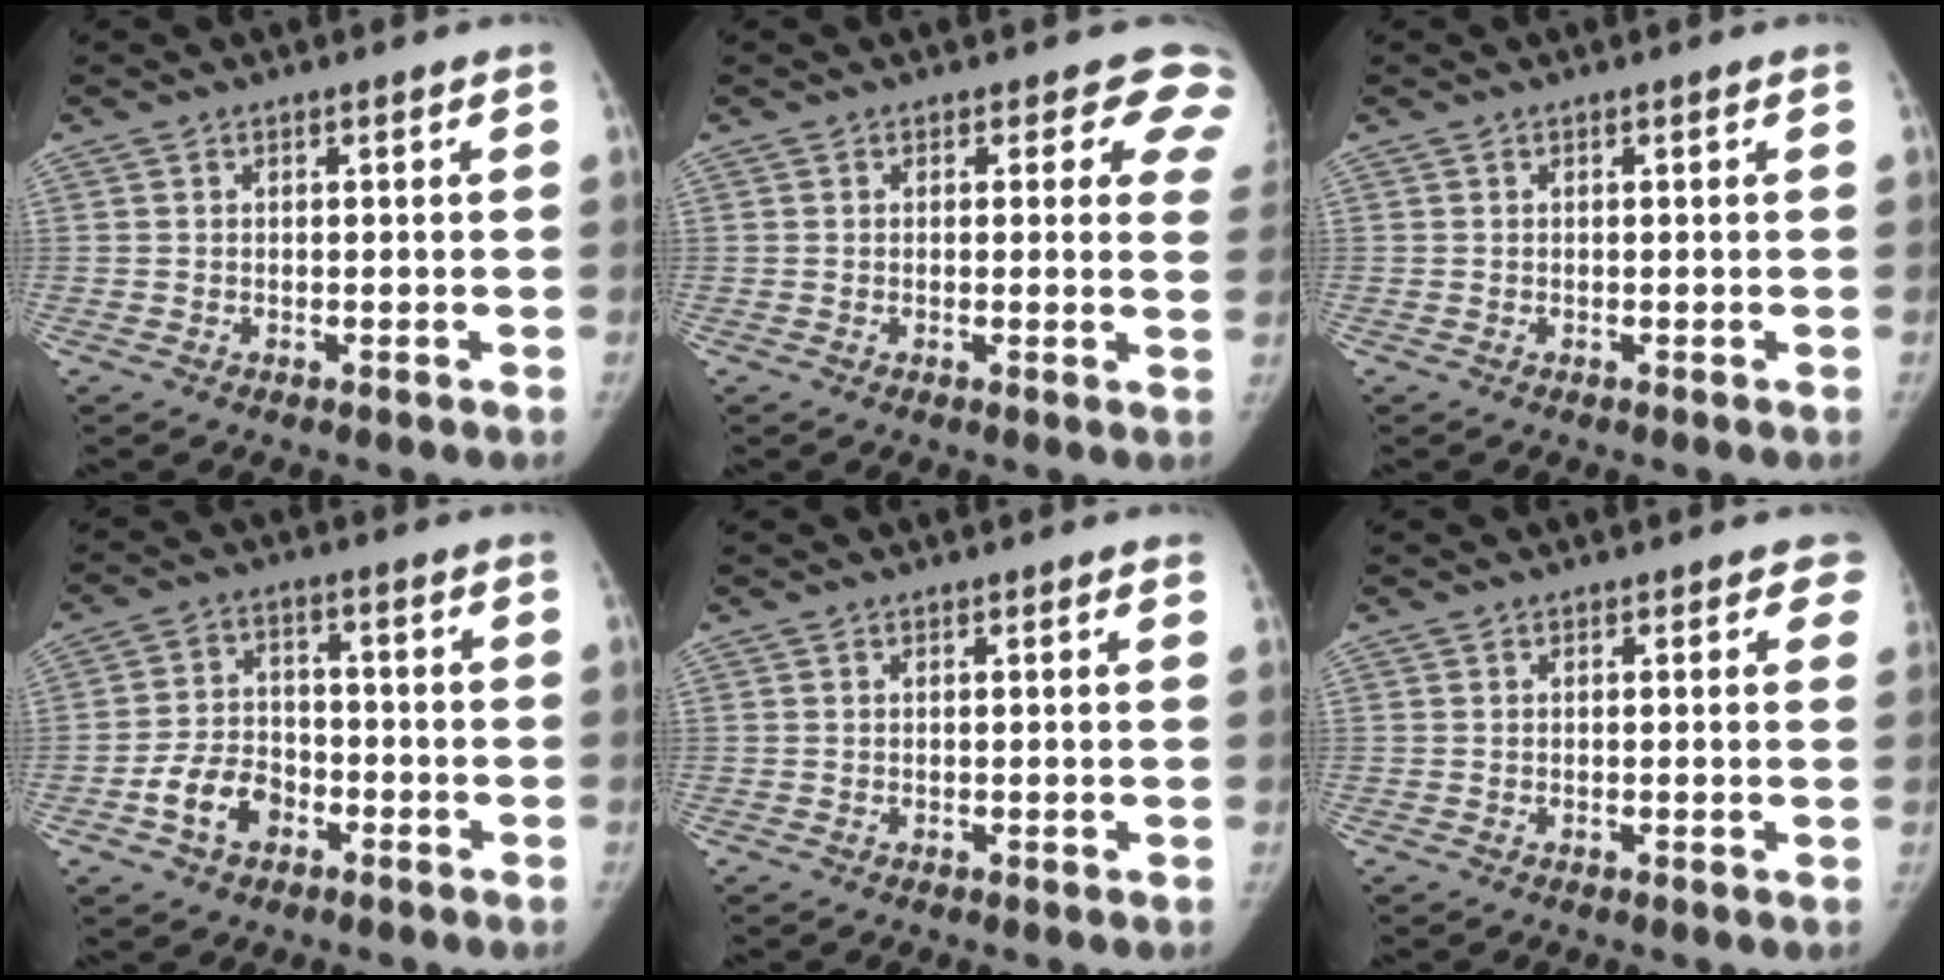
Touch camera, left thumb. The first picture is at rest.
{"total": 6.2, "force": [4.8, 3.3, 2.1], "torque": [0.025, -0.017, 0.023]}
{"total": 0.0}
{"total": 8.3, "force": [-3.8, 5.8, 4.4], "torque": [-0.065, 0.029, -0.067]}
{"total": 0.6, "force": [0.4, 0.1, 0.5], "torque": [-0.006, 0.002, 0.003]}
{"total": 2.4, "force": [1.4, 1.3, 1.4], "torque": [0.010, -0.002, 0.004]}